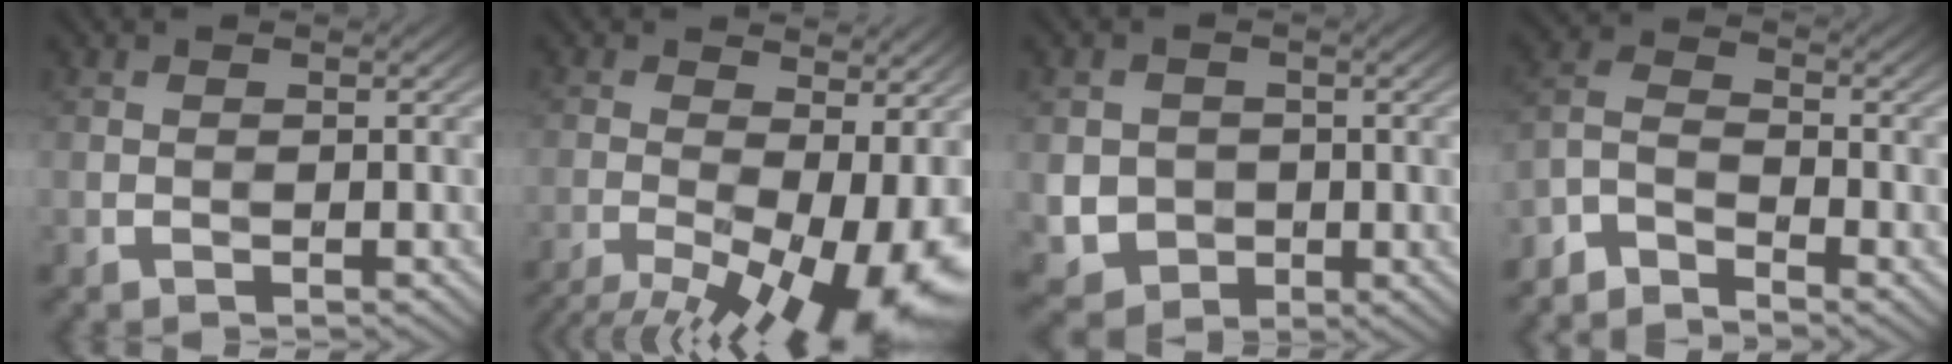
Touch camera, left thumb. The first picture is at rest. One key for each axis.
{"total": 15.4, "fx": -6.1, "fy": 6.5, "fz": 12.6, "tx": -0.194, "ty": -0.011, "tz": -0.077}
{"total": 4.1, "fx": 0.0, "fy": 3.9, "fz": 1.0, "tx": -0.039, "ty": -0.015, "tz": 0.002}
{"total": 5.0, "fx": -4.4, "fy": 1.4, "fz": 2.0, "tx": -0.045, "ty": -0.004, "tz": -0.103}